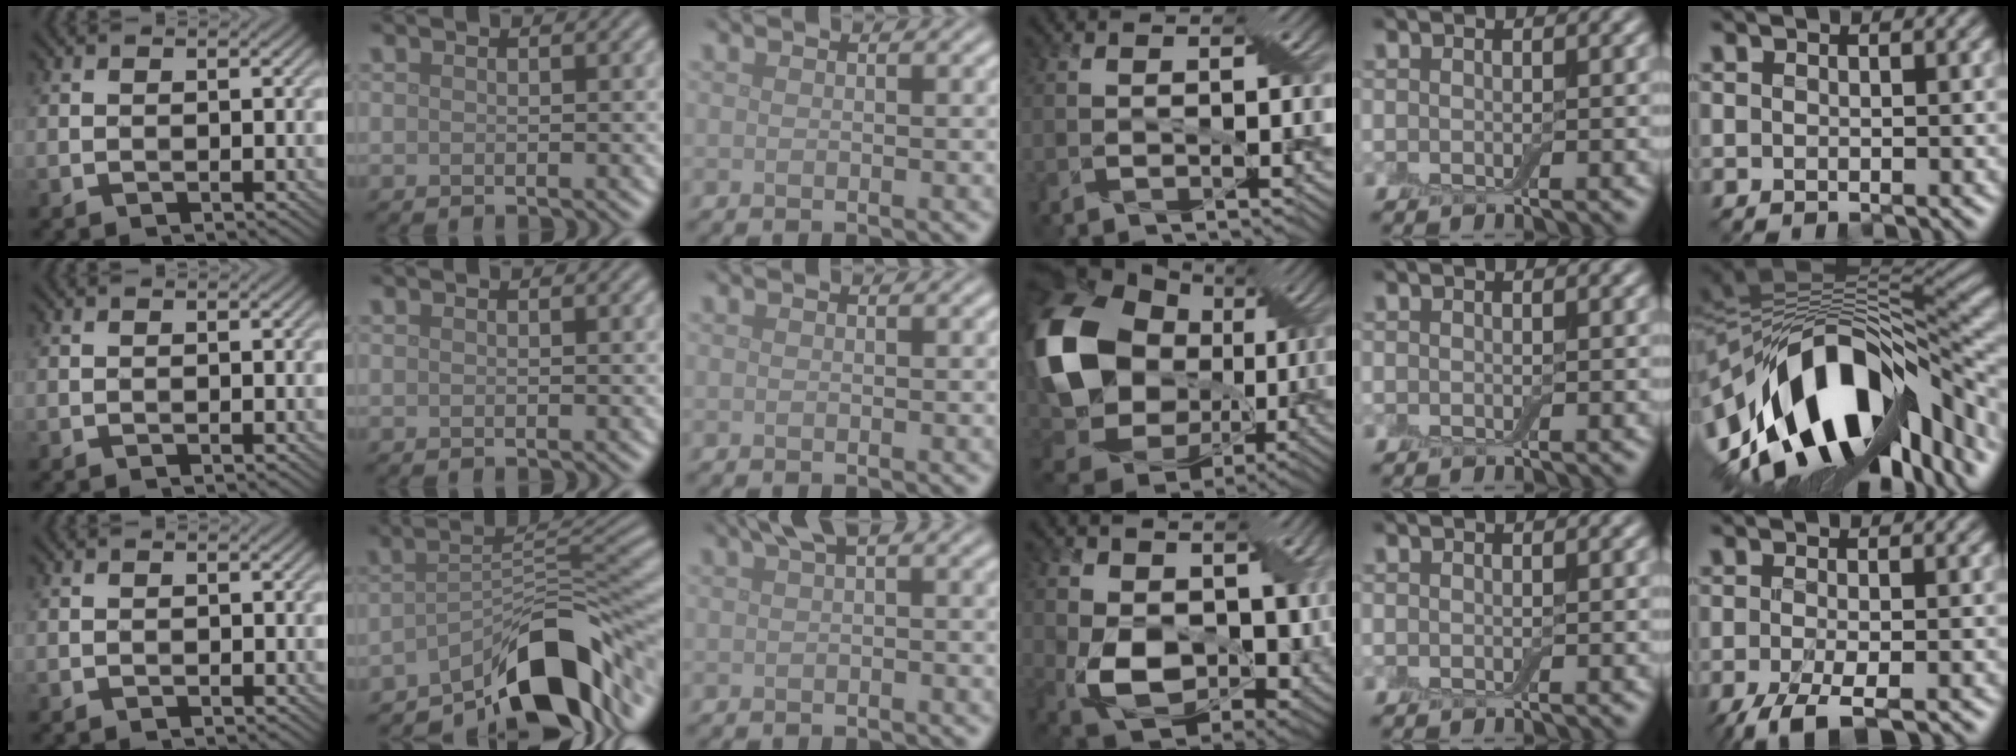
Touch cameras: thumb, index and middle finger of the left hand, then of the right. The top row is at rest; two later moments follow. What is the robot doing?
{"motion": "cut", "object": "aluminum foil"}